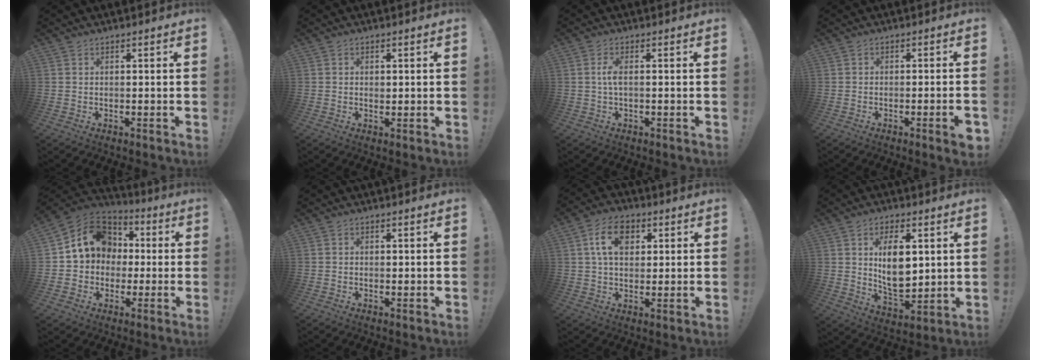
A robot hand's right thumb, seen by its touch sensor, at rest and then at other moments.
{"total": 0.9, "force": [0.5, 0.5, 0.6], "torque": [-0.004, -0.002, 0.007]}
{"total": 2.9, "force": [-0.1, 0.6, 2.8], "torque": [-0.062, 0.002, -0.007]}
{"total": 3.9, "force": [-1.6, 0.0, 3.6], "torque": [-0.051, -0.001, -0.021]}
{"total": 13.9, "force": [2.9, 11.9, 6.5], "torque": [-0.085, 0.002, 0.062]}
{"total": 0.5, "force": [0.4, 0.3, 0.2], "torque": [0.003, -0.003, 0.006]}
{"total": 10.5, "force": [4.1, 6.8, 7.0], "torque": [-0.104, 0.005, 0.074]}
{"total": 12.4, "force": [3.5, 6.9, 9.7], "torque": [-0.164, -0.022, 0.058]}